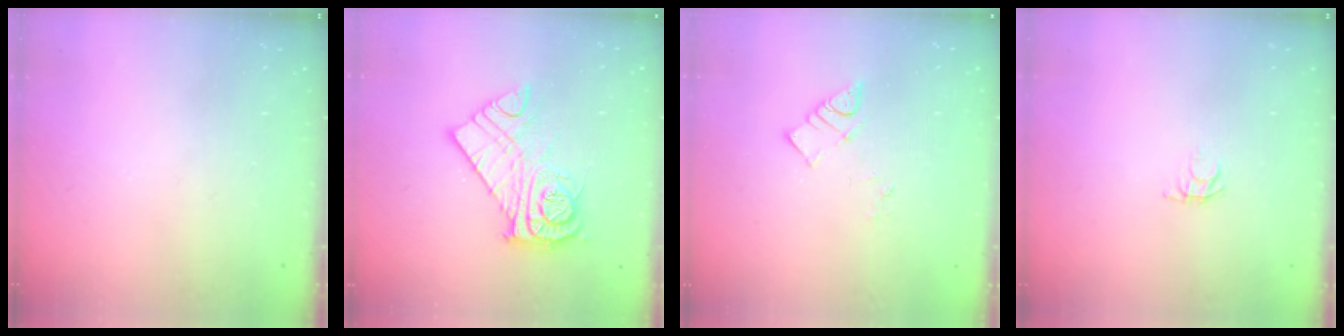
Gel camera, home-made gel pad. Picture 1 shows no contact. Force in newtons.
{"total": 13.7, "press": 13.6, "slide": 1.3}
{"total": 3.5, "press": 3.5, "slide": 0.2}
{"total": 2.5, "press": 2.5, "slide": 0.3}